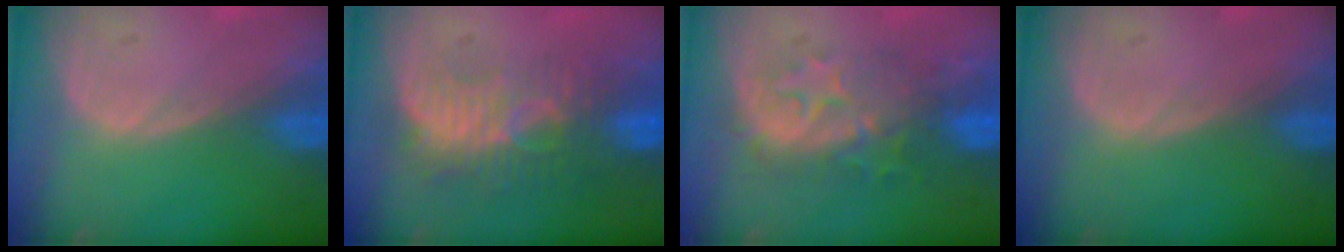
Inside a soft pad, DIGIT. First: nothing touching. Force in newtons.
{"total": 9.0, "press": 8.2, "slide": 3.8}
{"total": 8.4, "press": 8.2, "slide": 1.4}
{"total": 0.0}